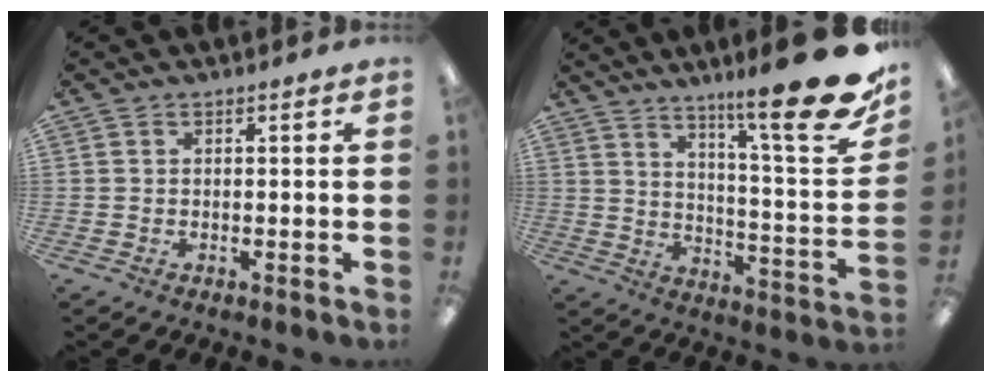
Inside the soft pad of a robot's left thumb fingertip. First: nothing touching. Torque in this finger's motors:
{"motor_torque": [0.66, 0.34, 1.47, -1.30, 0.11]}